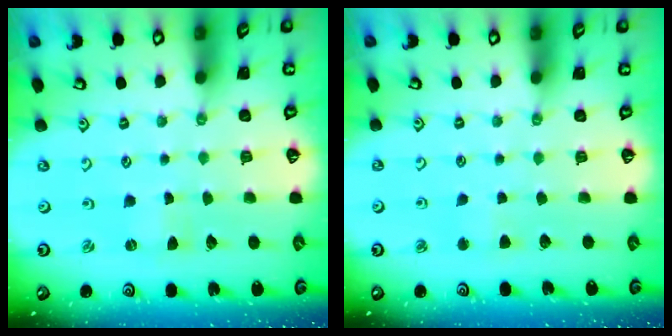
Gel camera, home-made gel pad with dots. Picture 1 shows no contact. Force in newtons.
{"total": 2.0, "press": 2.0, "slide": 0.4}